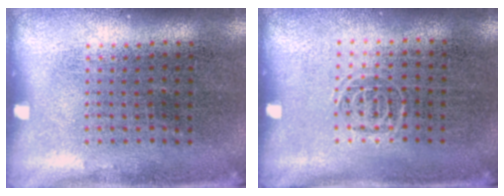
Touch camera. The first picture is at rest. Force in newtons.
{"total": 0.6, "press": 0.4, "slide": 0.4}